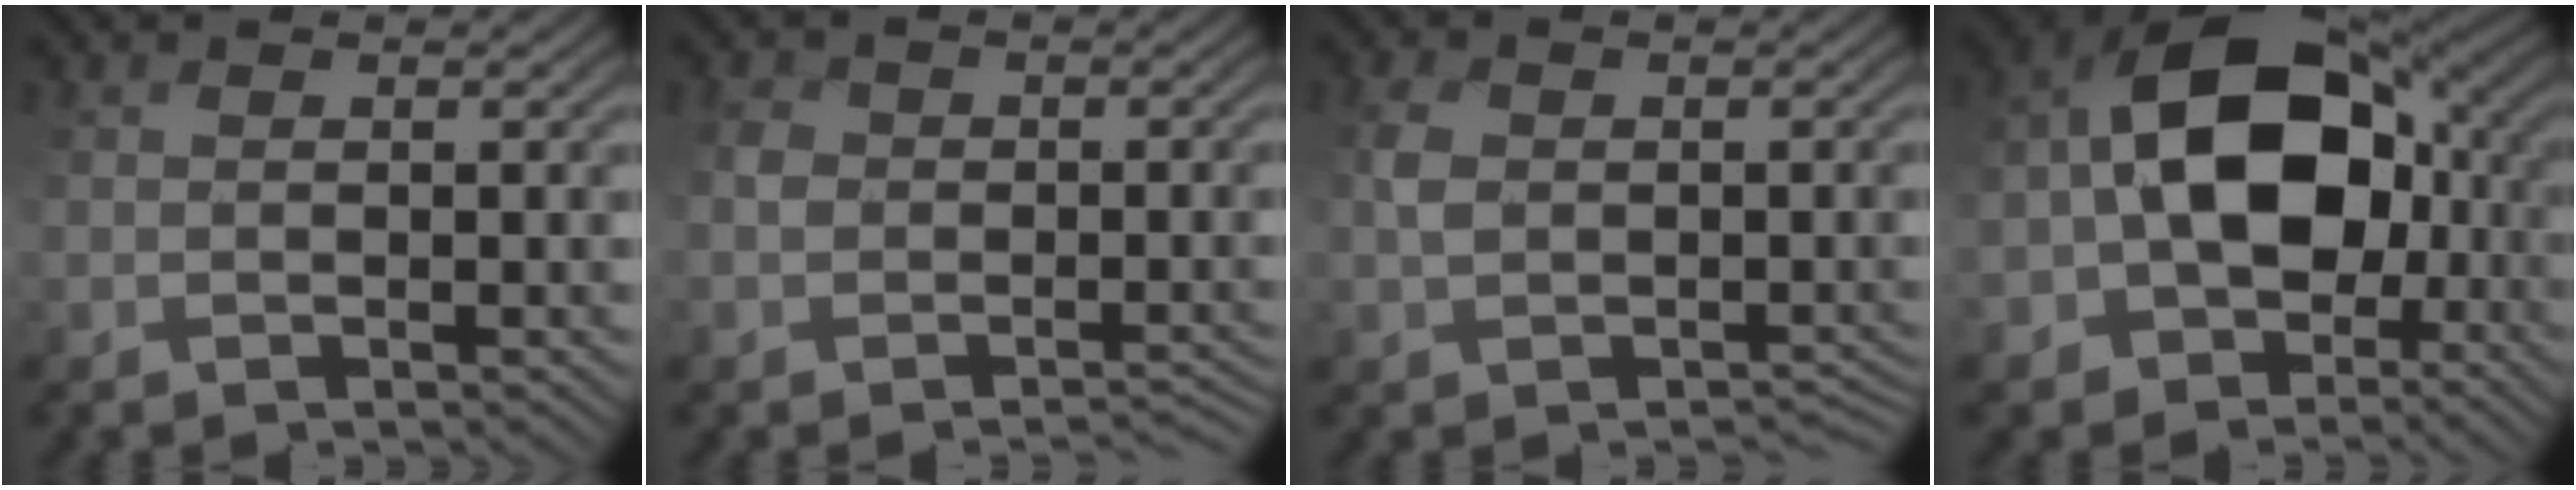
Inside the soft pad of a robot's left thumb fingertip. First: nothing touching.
{"total": 4.4, "force": [-2.6, 3.4, 1.0], "torque": [-0.010, 0.001, -0.031]}
{"total": 2.3, "force": [-0.5, 2.1, 0.6], "torque": [-0.009, 0.001, -0.014]}
{"total": 14.2, "force": [-1.2, 9.9, 10.2], "torque": [-0.191, 0.019, -0.035]}